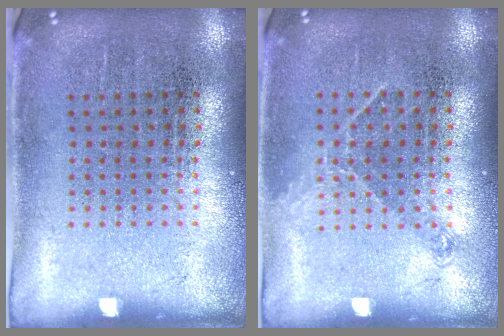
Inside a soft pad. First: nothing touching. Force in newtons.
{"total": 0.9, "press": 0.8, "slide": 0.5}